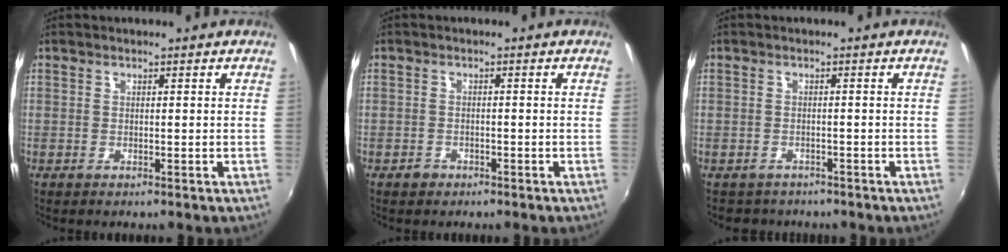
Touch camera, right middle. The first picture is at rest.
{"total": 1.6, "force": [-1.0, 1.2, 0.3], "torque": [-0.008, 0.002, -0.014]}
{"total": 3.1, "force": [-2.4, 1.9, 0.3], "torque": [-0.015, -0.008, -0.036]}